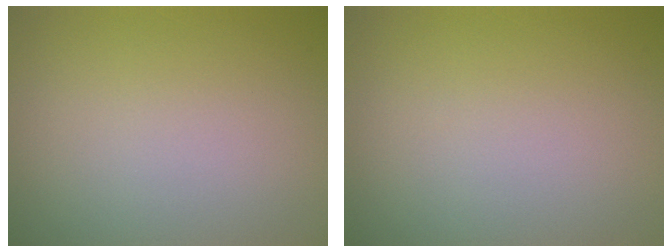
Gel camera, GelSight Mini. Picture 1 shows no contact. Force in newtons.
{"total": 0.0}